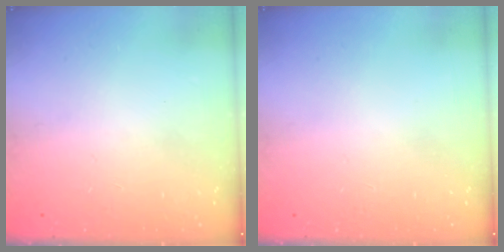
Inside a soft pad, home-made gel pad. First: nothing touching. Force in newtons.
{"total": 0.0}